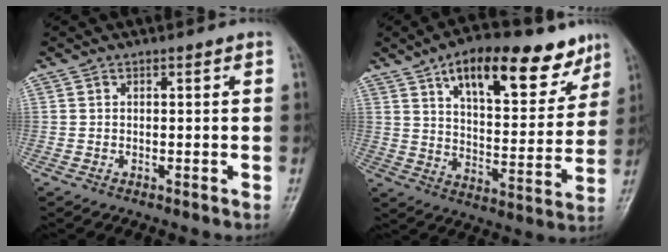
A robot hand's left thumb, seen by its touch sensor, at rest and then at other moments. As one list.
[{"total": 20.7, "force": [12.5, 8.9, 14.0], "torque": [-0.160, -0.041, 0.192]}]